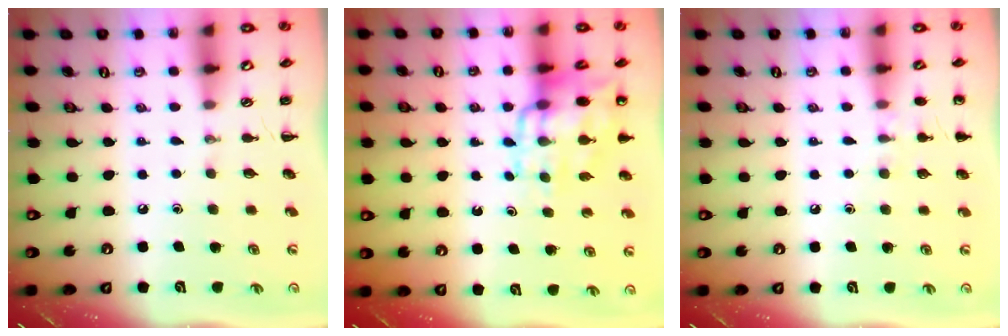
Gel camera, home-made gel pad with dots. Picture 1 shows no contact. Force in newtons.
{"total": 13.0, "press": 12.6, "slide": 2.9}
{"total": 5.6, "press": 5.4, "slide": 1.4}